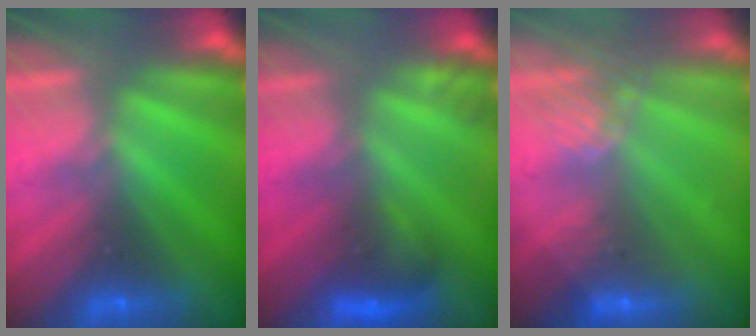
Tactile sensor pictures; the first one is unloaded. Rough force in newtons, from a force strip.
{"total": 2.9}
{"total": 6.4}